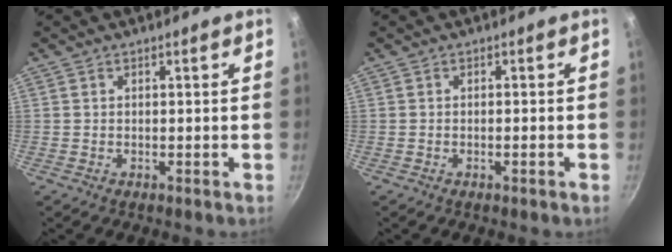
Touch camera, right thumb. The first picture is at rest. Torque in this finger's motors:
{"motor_torque": [-0.79, 0.12, -0.22, -0.34, 0.02]}